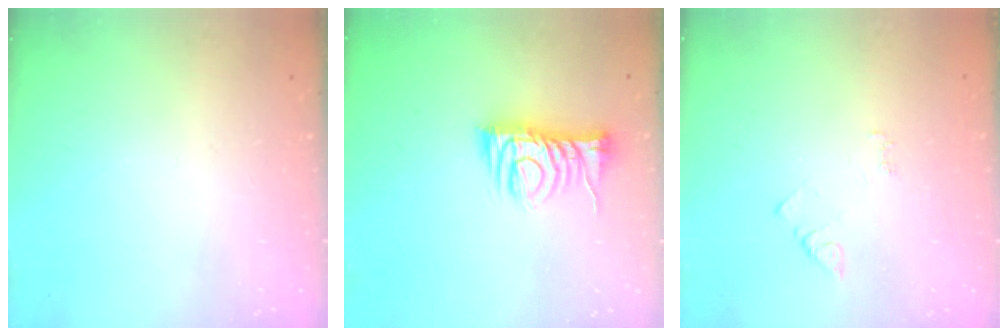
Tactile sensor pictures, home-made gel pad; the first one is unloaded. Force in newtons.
{"total": 9.2, "press": 9.2, "slide": 0.6}
{"total": 3.2, "press": 3.2, "slide": 0.4}